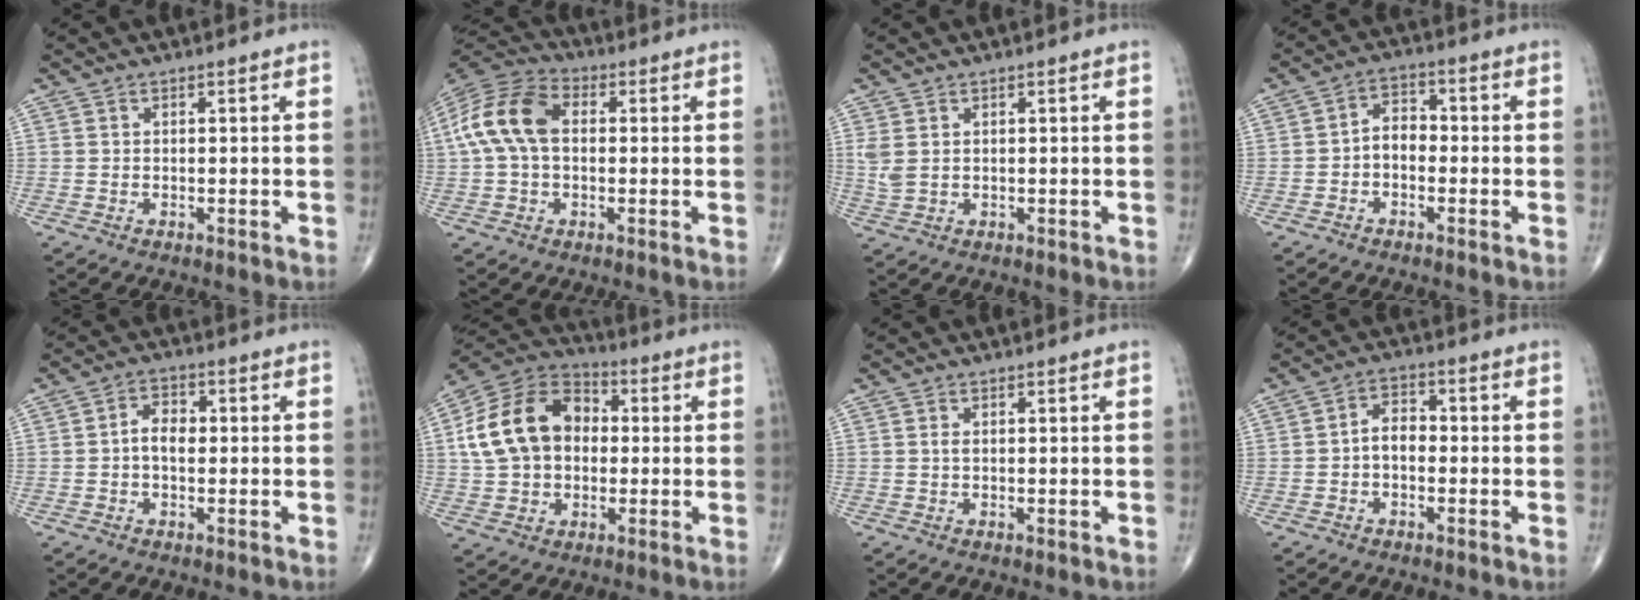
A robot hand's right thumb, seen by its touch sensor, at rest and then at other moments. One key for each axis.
{"total": 13.1, "fx": 1.3, "fy": 8.4, "fz": 9.9, "tx": -0.203, "ty": 0.035, "tz": 0.015}
{"total": 2.8, "fx": 0.8, "fy": 1.6, "fz": 2.1, "tx": -0.055, "ty": 0.005, "tz": 0.024}
{"total": 4.6, "fx": -1.1, "fy": 3.2, "fz": 3.1, "tx": -0.034, "ty": 0.024, "tz": -0.032}
{"total": 4.2, "fx": -0.2, "fy": 2.7, "fz": 3.1, "tx": -0.046, "ty": 0.017, "tz": -0.010}
{"total": 17.5, "fx": 1.7, "fy": 12.7, "fz": 11.9, "tx": -0.194, "ty": 0.029, "tz": 0.021}
{"total": 0.9, "fx": 0.1, "fy": 0.2, "fz": 0.9, "tx": -0.019, "ty": -0.002, "tz": 0.001}
{"total": 4.4, "fx": -0.9, "fy": 2.9, "fz": 3.2, "tx": -0.040, "ty": 0.021, "tz": -0.025}